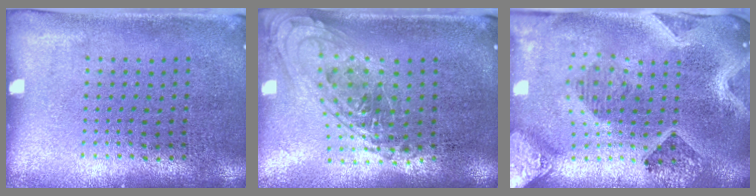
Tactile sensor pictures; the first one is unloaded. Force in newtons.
{"total": 1.1, "press": 1.0, "slide": 0.4}
{"total": 4.2, "press": 3.2, "slide": 2.6}